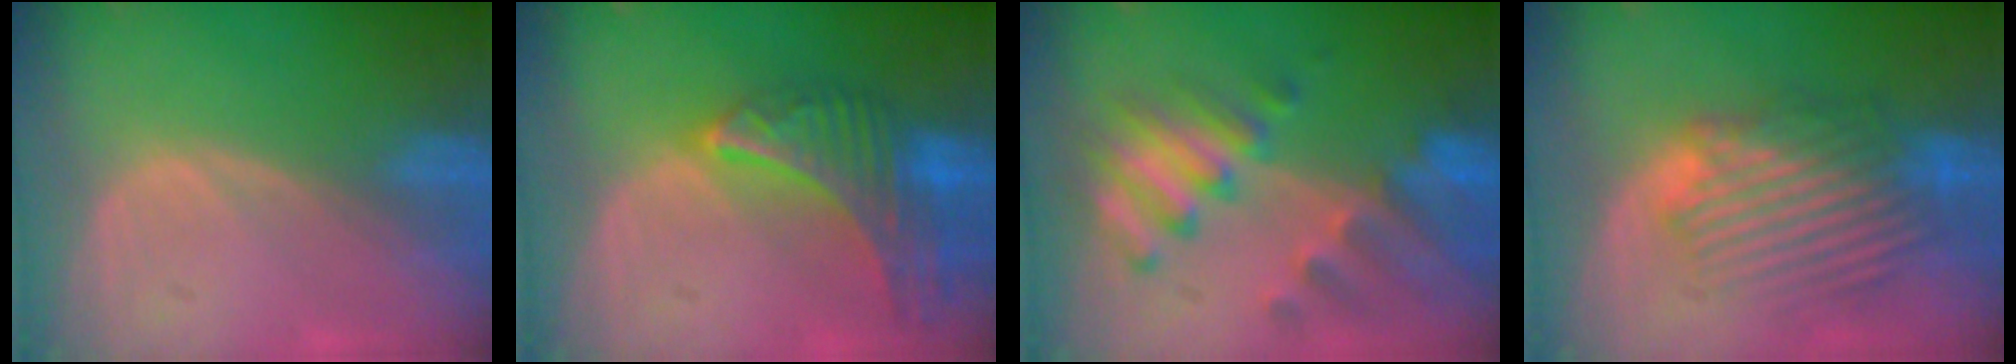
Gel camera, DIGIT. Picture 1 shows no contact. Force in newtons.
{"total": 9.0, "press": 7.9, "slide": 4.3}
{"total": 9.2, "press": 8.4, "slide": 3.9}
{"total": 8.5, "press": 8.1, "slide": 2.5}